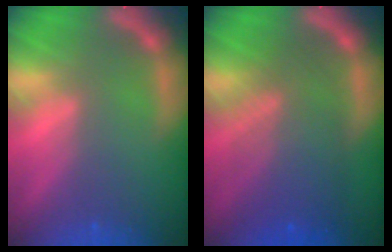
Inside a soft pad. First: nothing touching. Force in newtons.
{"total": 8.0}